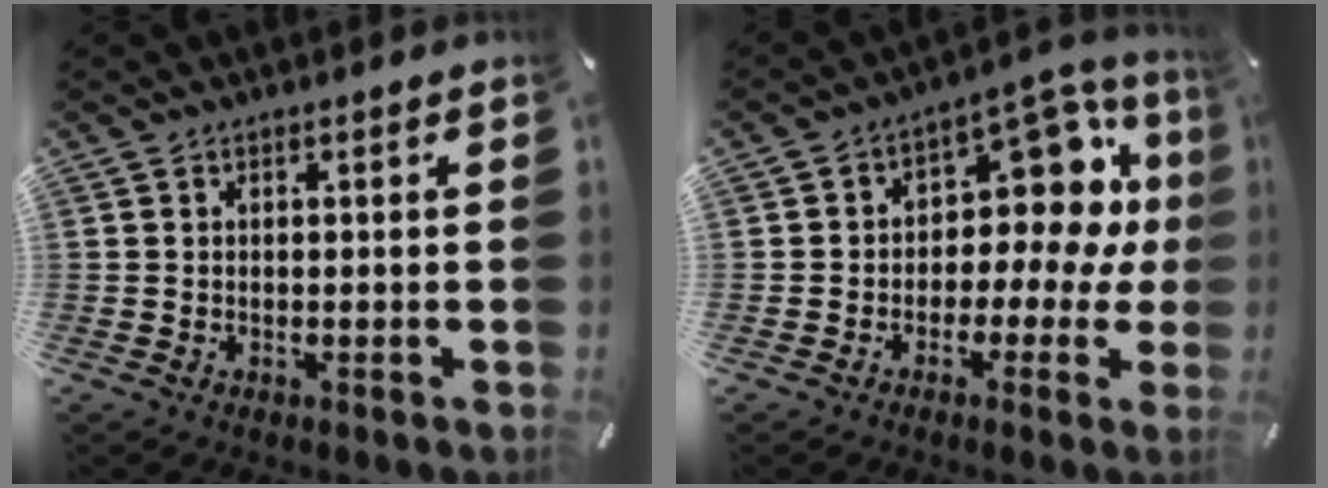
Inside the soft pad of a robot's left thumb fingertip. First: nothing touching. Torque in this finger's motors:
{"motor_torque": [0.22, 0.32, 0.38, 0.26, 0.05]}